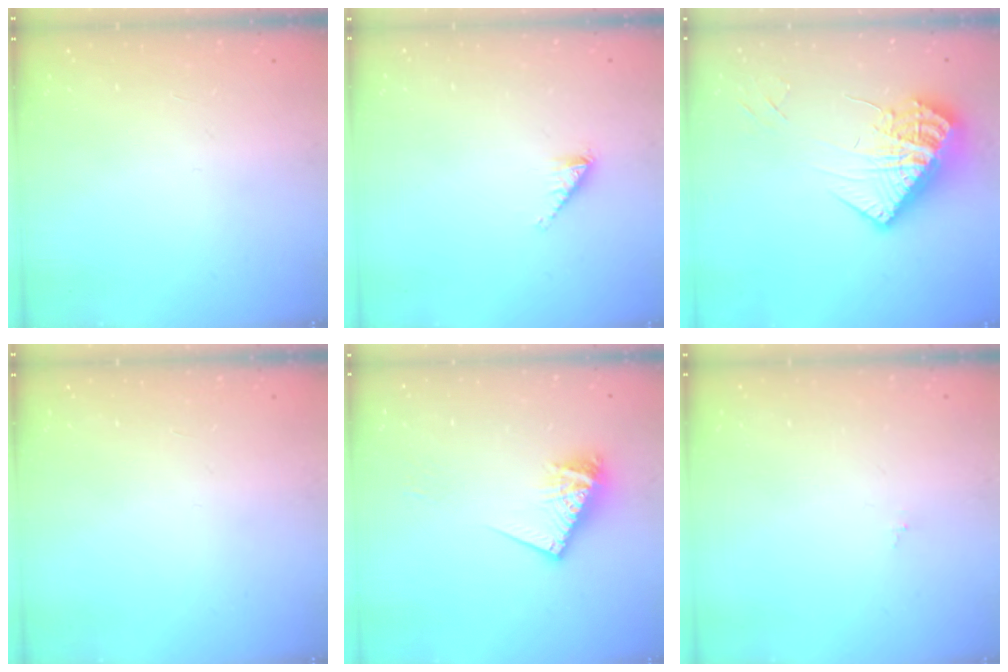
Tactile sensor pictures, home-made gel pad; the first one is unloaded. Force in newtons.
{"total": 0.5, "press": 0.5, "slide": 0.1}
{"total": 15.9, "press": 15.8, "slide": 1.8}
{"total": 0.0}
{"total": 10.6, "press": 10.6, "slide": 1.1}
{"total": 0.0}